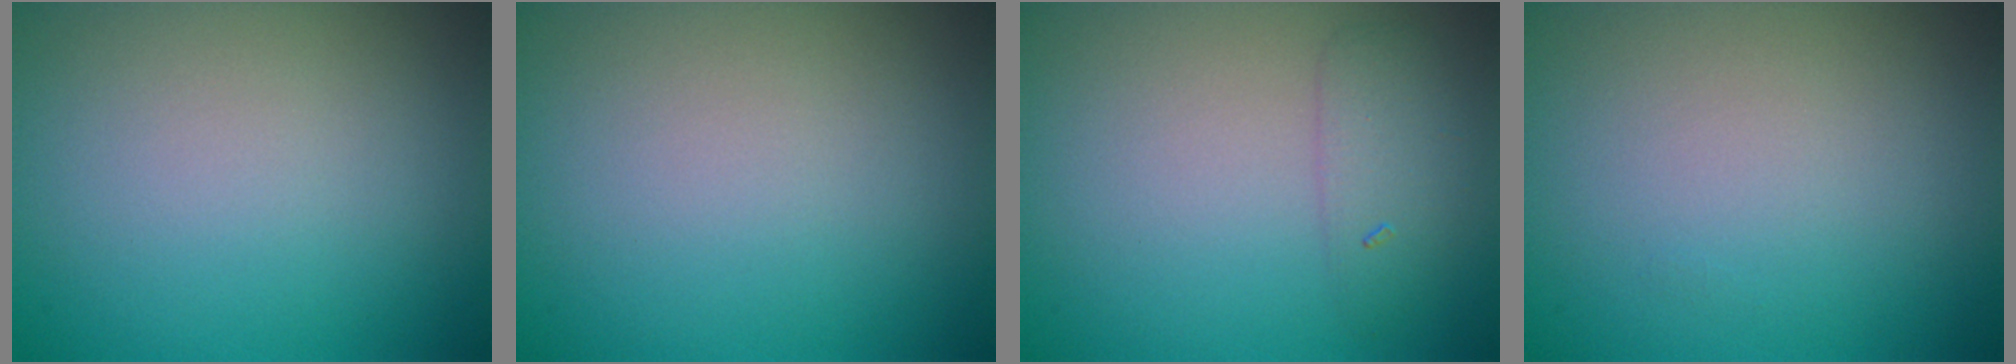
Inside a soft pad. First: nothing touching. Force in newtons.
{"total": 0.0}
{"total": 1.8, "press": 1.8, "slide": 0.1}
{"total": 0.0}